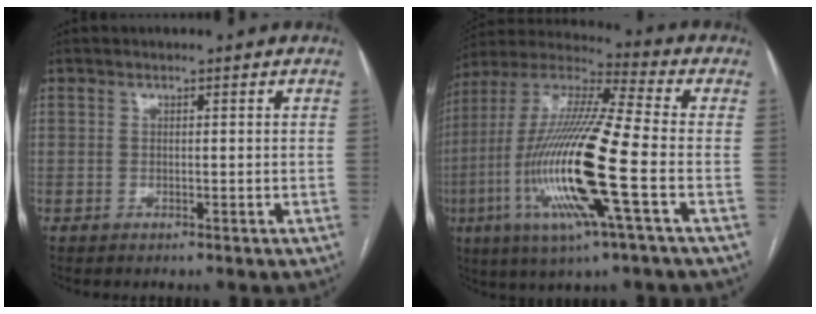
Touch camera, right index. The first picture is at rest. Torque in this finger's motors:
{"motor_torque": [2.14, 0.00, 1.05, 0.21]}